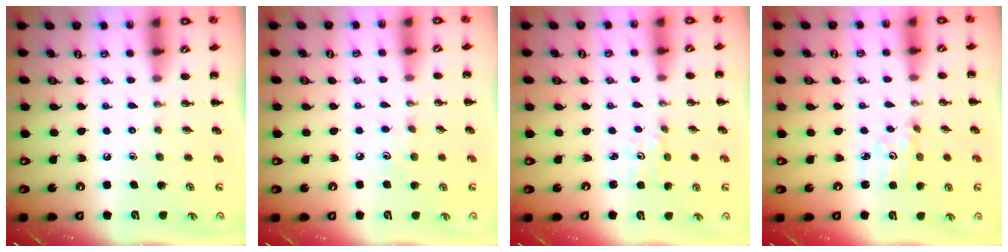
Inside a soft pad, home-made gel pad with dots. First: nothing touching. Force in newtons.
{"total": 6.2, "press": 5.9, "slide": 1.8}
{"total": 0.9, "press": 0.8, "slide": 0.4}
{"total": 2.9, "press": 2.8, "slide": 0.7}